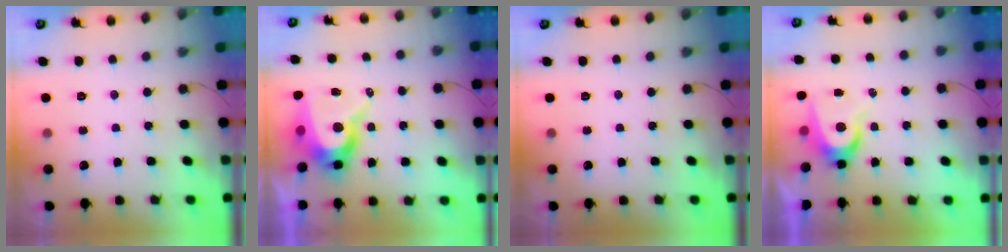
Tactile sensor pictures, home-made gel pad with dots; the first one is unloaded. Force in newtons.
{"total": 12.5, "press": 12.5, "slide": 0.8}
{"total": 0.0}
{"total": 6.3, "press": 6.3, "slide": 0.2}